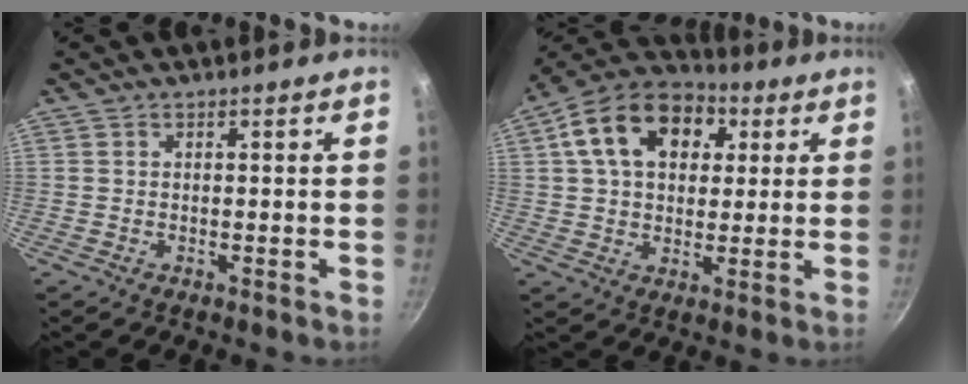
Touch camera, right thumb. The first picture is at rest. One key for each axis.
{"total": 17.4, "fx": 5.3, "fy": 12.1, "fz": 11.2, "tx": -0.176, "ty": 0.018, "tz": 0.074}